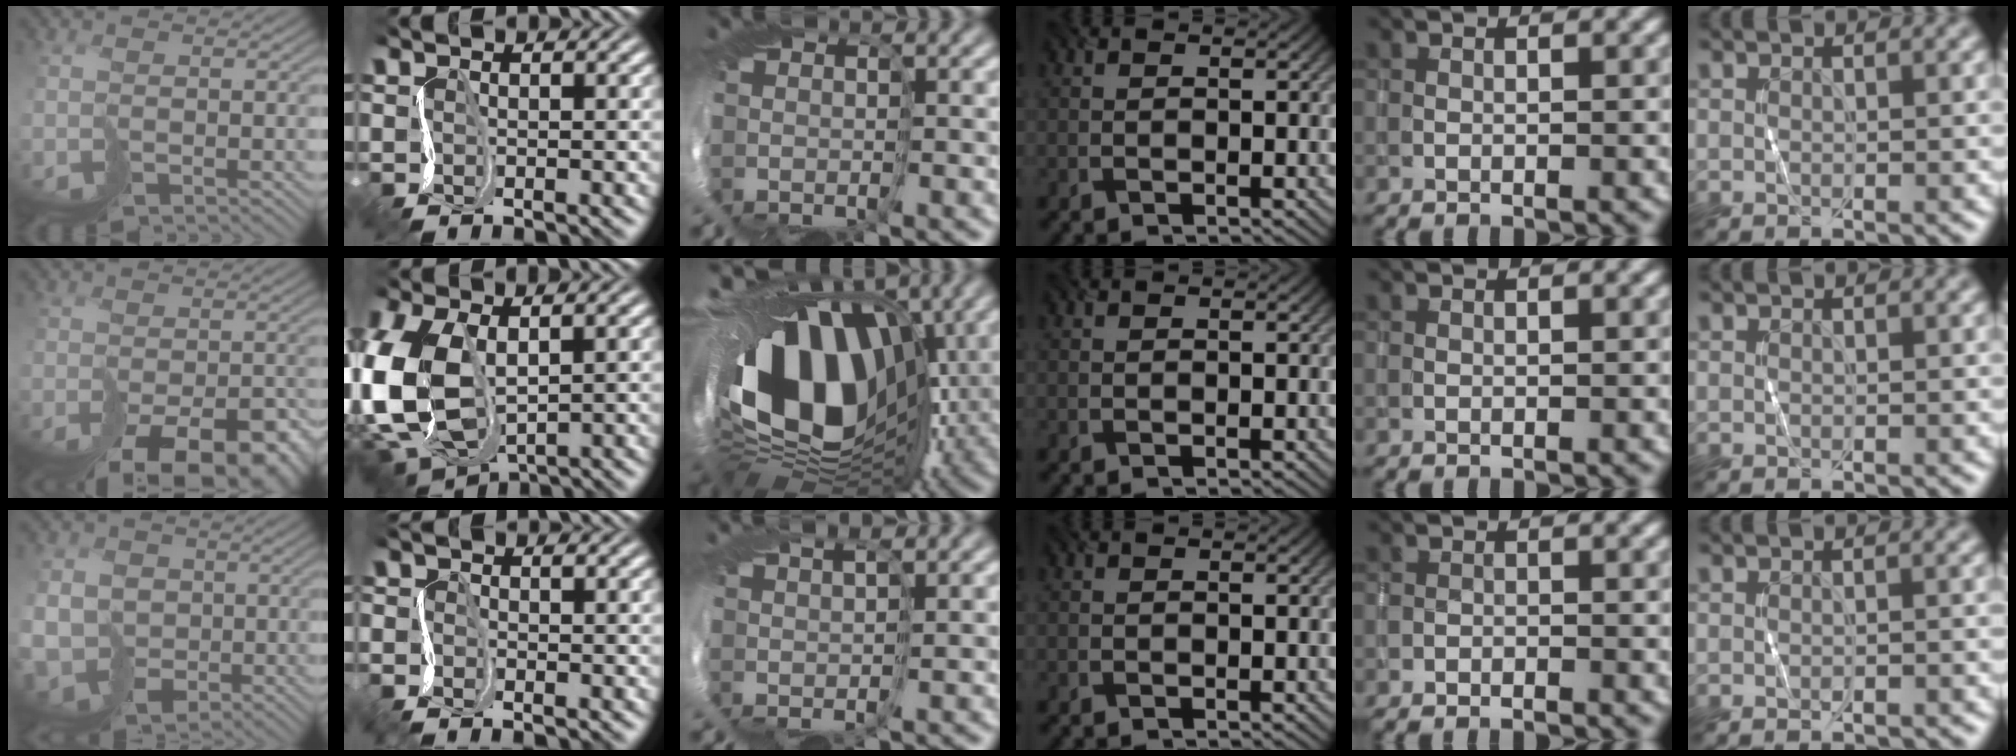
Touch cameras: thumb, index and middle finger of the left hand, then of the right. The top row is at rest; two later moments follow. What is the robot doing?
{"motion": "cut", "object": "wrapping paper"}